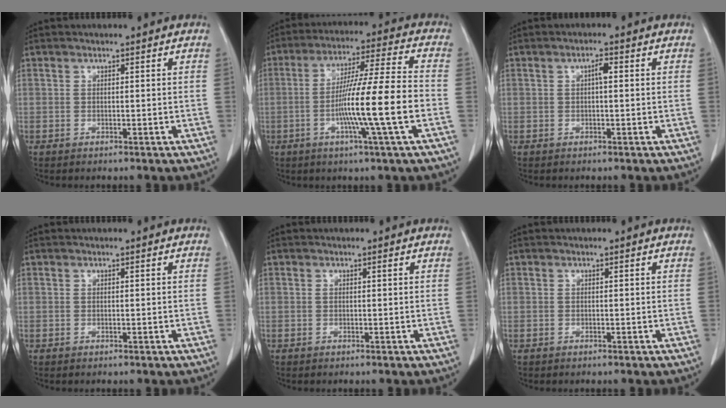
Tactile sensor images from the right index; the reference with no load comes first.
{"total": 14.0, "force": [-3.4, -1.1, 13.5], "torque": [-0.237, -0.003, -0.067]}
{"total": 1.6, "force": [0.2, 0.4, 1.6], "torque": [-0.027, 0.004, 0.003]}
{"total": 0.0}
{"total": 0.0}
{"total": 0.0}